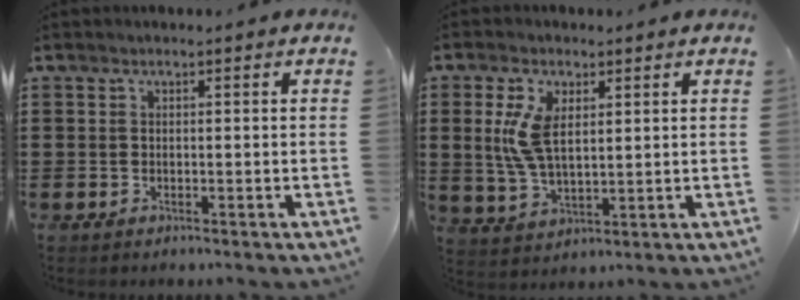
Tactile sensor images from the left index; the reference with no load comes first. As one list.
[{"total": 7.3, "force": [2.1, 3.7, 5.9], "torque": [-0.137, 0.005, 0.034]}]